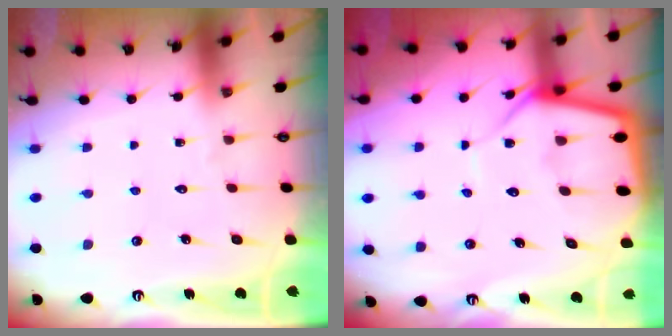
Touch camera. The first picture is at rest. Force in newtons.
{"total": 9.4, "press": 9.4, "slide": 0.9}